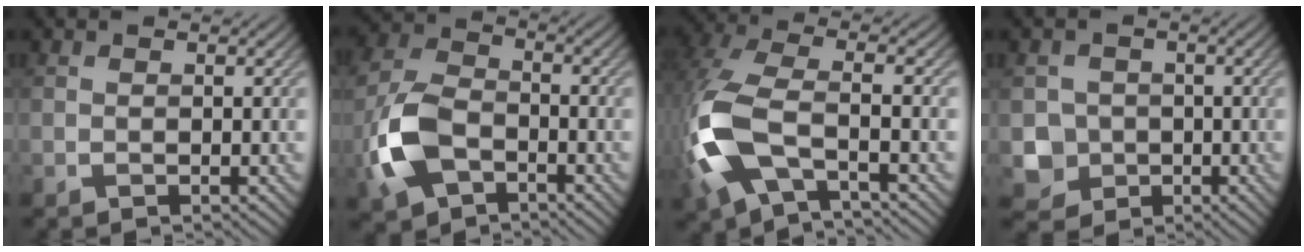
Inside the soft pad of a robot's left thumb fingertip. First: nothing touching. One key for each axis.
{"total": 9.6, "fx": -3.6, "fy": 6.0, "fz": 6.6, "tx": -0.169, "ty": -0.002, "tz": -0.087}
{"total": 12.3, "fx": -3.6, "fy": 5.4, "fz": 10.5, "tx": -0.275, "ty": -0.015, "tz": -0.079}
{"total": 4.5, "fx": -1.1, "fy": 4.3, "fz": 1.1, "tx": -0.028, "ty": -0.005, "tz": -0.036}